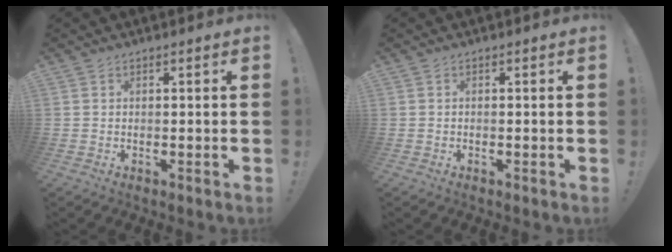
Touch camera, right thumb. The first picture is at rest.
{"total": 0.0}